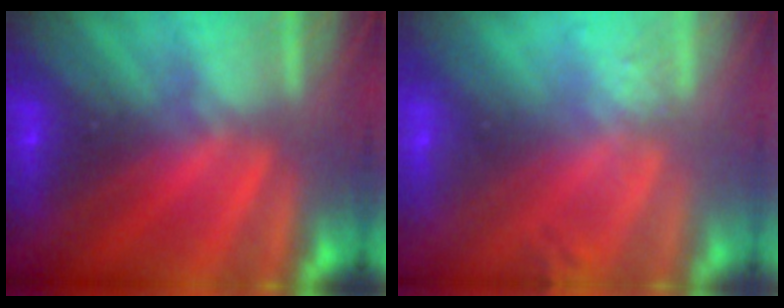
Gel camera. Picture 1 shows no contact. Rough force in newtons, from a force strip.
{"total": 2.6}